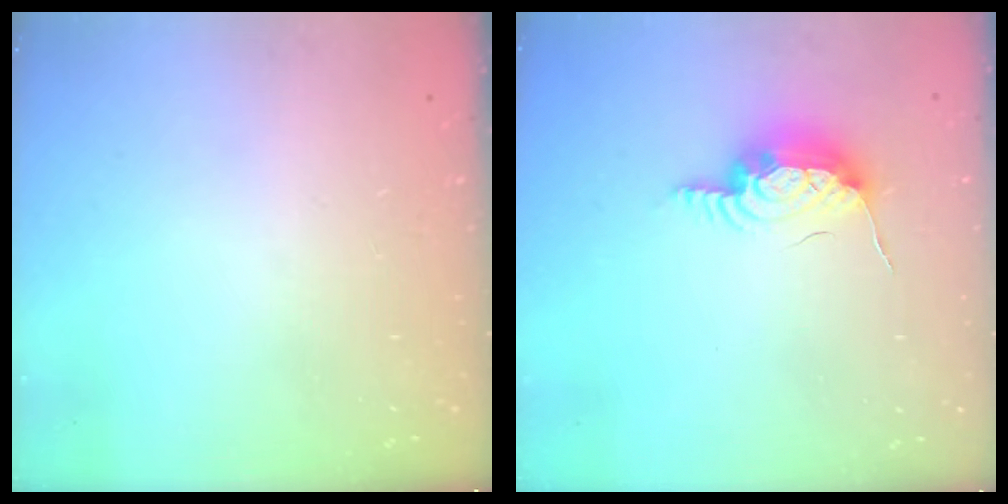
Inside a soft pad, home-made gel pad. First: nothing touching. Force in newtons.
{"total": 11.1, "press": 10.8, "slide": 2.5}